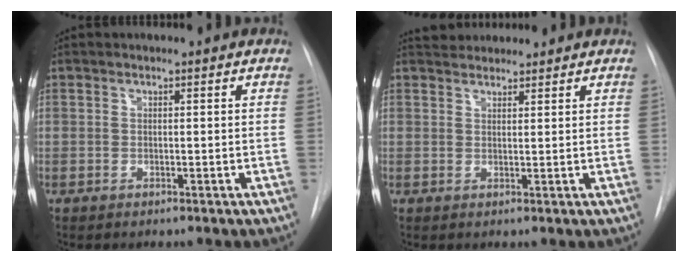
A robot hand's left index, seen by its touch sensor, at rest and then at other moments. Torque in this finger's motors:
{"motor_torque": [0.11, -0.15, -0.34, 0.02]}